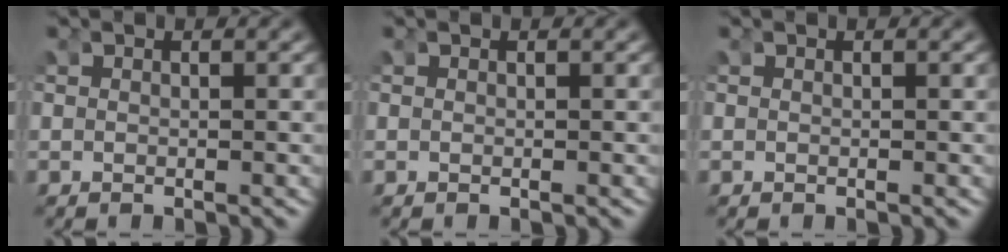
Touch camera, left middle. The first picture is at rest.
{"total": 0.0}
{"total": 0.0}